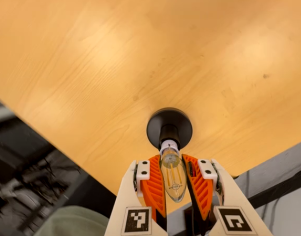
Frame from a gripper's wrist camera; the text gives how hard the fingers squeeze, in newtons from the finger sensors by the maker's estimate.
{"total": 21.1, "left": 20.5, "right": 21.7}